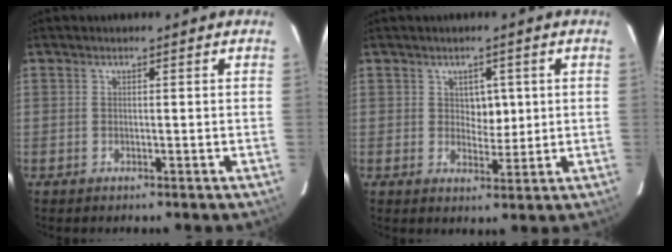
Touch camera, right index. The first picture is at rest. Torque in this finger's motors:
{"motor_torque": [-0.02, -0.01, 0.08, 0.01]}